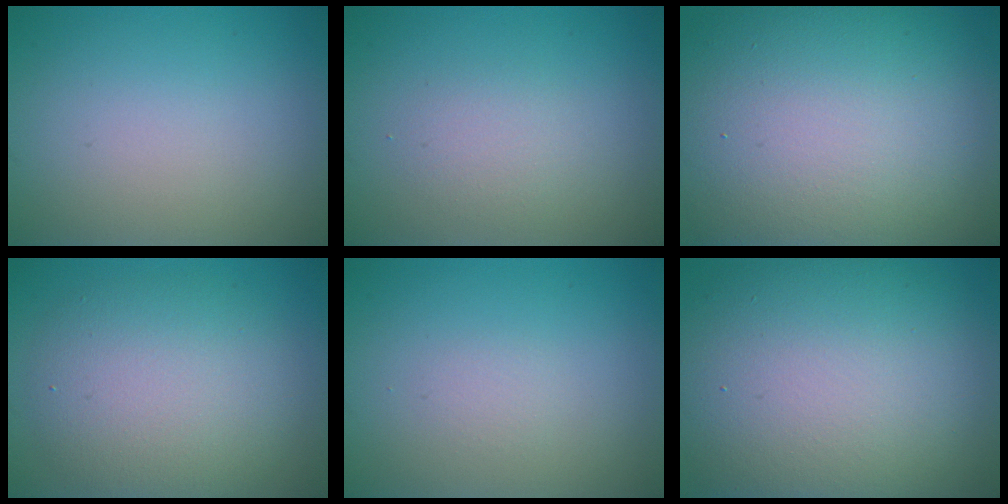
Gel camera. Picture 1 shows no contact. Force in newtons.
{"total": 1.7, "press": 1.7, "slide": 0.0}
{"total": 18.7, "press": 18.7, "slide": 1.0}
{"total": 6.5, "press": 6.5, "slide": 0.6}
{"total": 0.0}
{"total": 15.0, "press": 15.0, "slide": 0.4}